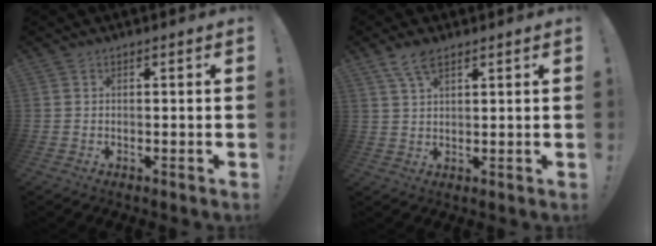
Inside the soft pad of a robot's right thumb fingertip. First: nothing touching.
{"total": 5.7, "force": [3.7, 2.2, 3.7], "torque": [-0.061, -0.016, 0.067]}